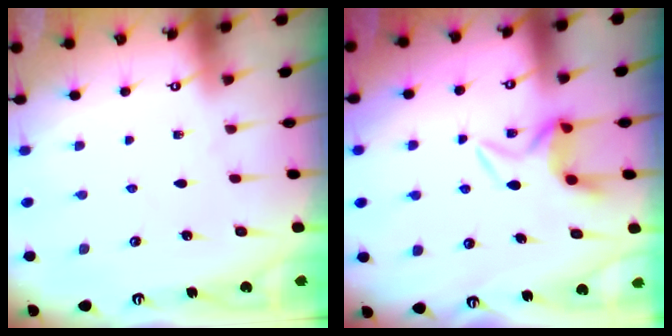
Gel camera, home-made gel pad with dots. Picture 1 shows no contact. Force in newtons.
{"total": 6.3, "press": 6.3, "slide": 0.6}